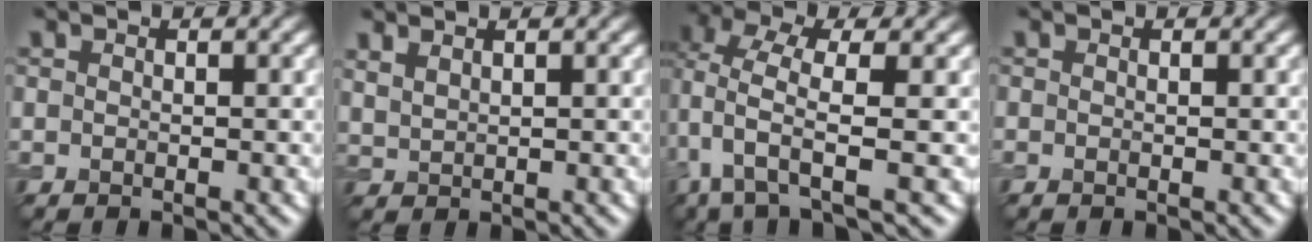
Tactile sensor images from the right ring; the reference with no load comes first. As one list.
[{"total": 1.4, "force": [1.2, 0.5, 0.6], "torque": [-0.017, 0.001, 0.032]}, {"total": 5.0, "force": [0.5, 1.7, 4.7], "torque": [-0.106, -0.006, 0.005]}, {"total": 0.5, "force": [-0.1, 0.3, 0.5], "torque": [-0.009, -0.007, -0.005]}]